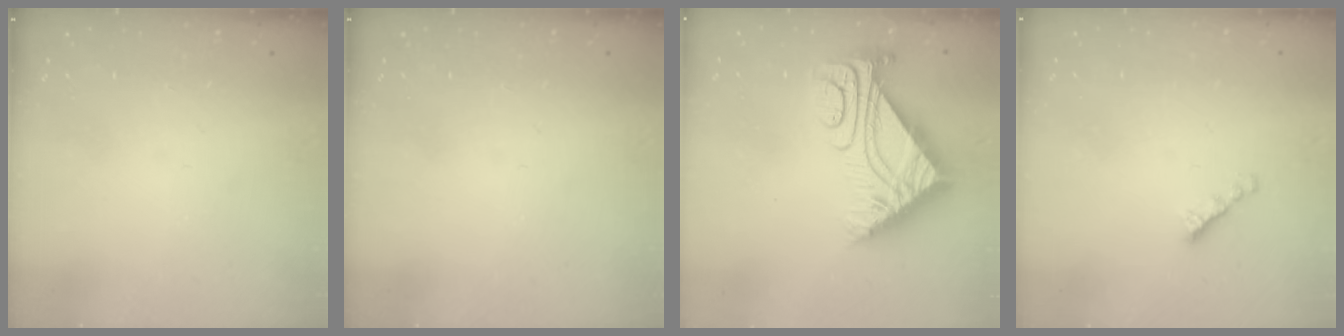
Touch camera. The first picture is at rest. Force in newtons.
{"total": 0.0}
{"total": 11.1, "press": 11.0, "slide": 1.0}
{"total": 2.7, "press": 2.6, "slide": 0.8}